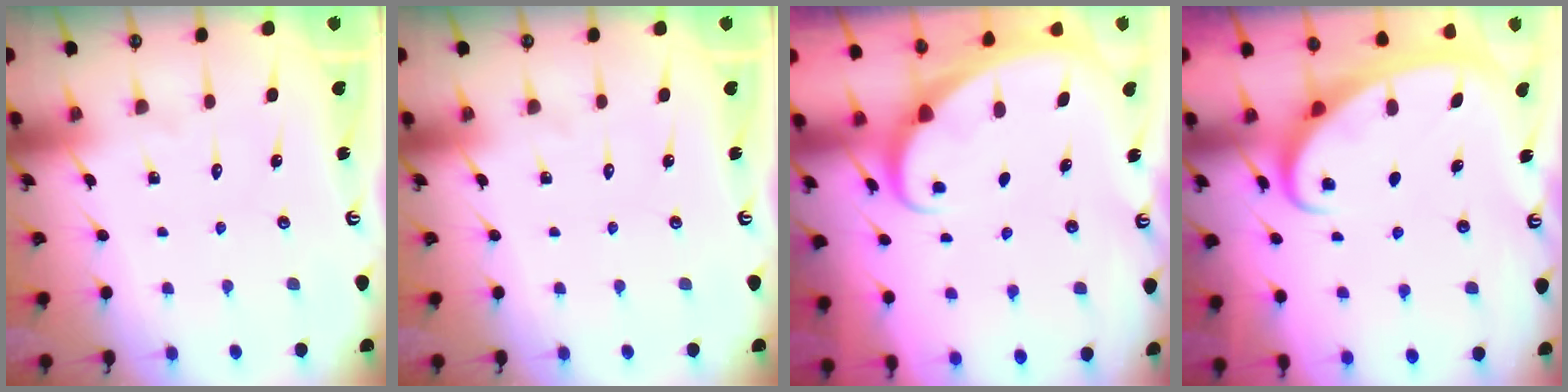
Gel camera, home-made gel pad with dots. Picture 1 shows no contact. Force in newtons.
{"total": 0.0}
{"total": 1.7, "press": 1.7, "slide": 0.1}
{"total": 2.5, "press": 2.4, "slide": 0.4}